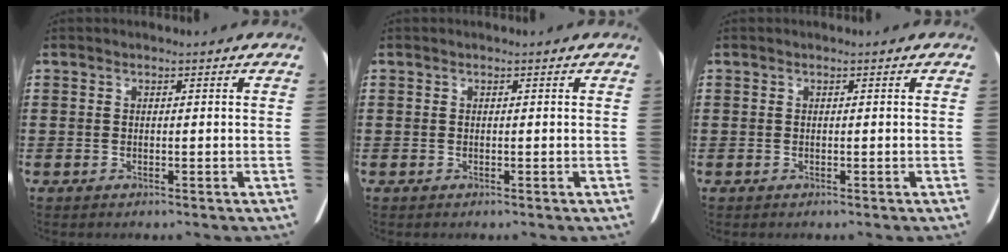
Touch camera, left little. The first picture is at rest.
{"total": 0.0}
{"total": 0.0}